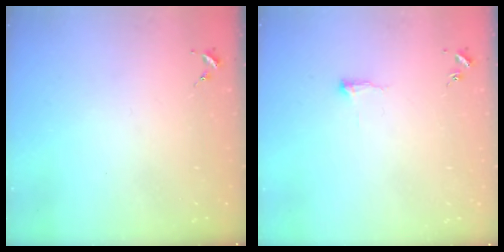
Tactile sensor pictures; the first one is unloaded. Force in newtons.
{"total": 4.6, "press": 4.5, "slide": 0.7}